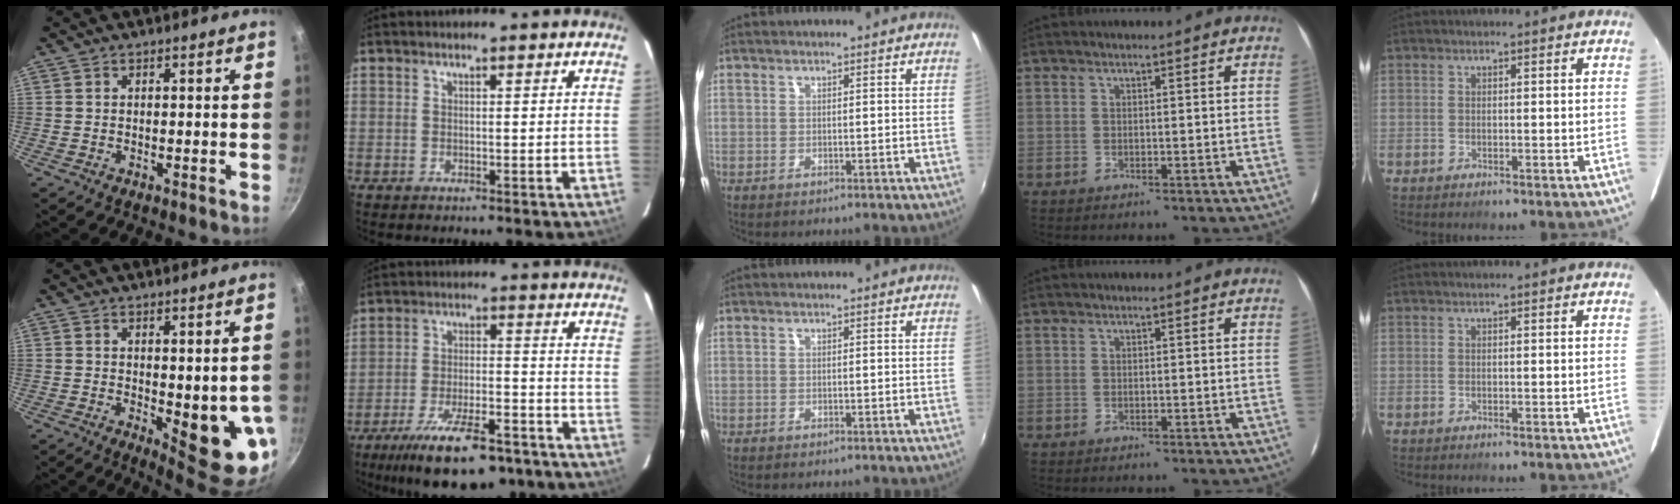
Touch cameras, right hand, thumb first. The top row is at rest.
{"thumb": {"total": 11.5, "force": [-0.7, 4.0, 10.7], "torque": [-0.107, -0.021, 0.002]}, "index": {"total": 17.9, "force": [-12.7, 6.4, 10.9], "torque": [-0.203, -0.020, -0.188]}}